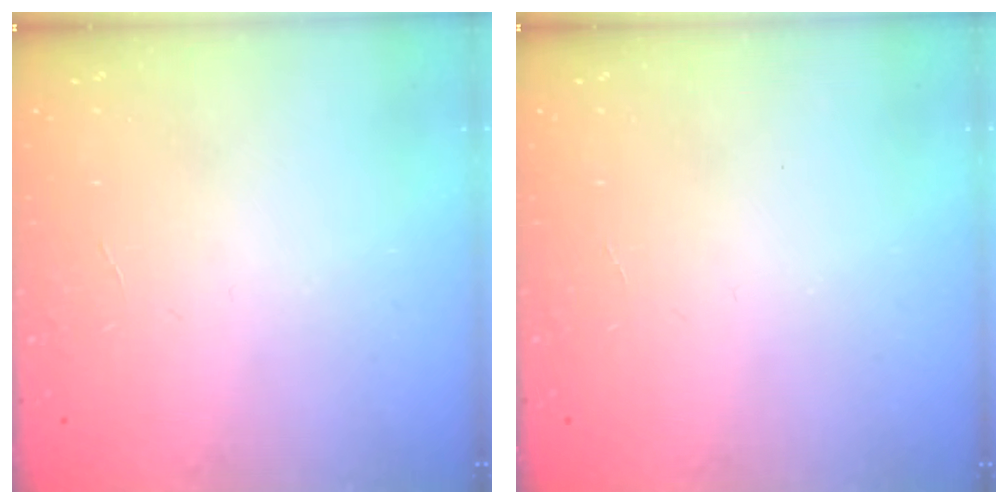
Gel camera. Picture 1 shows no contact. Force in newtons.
{"total": 0.0}